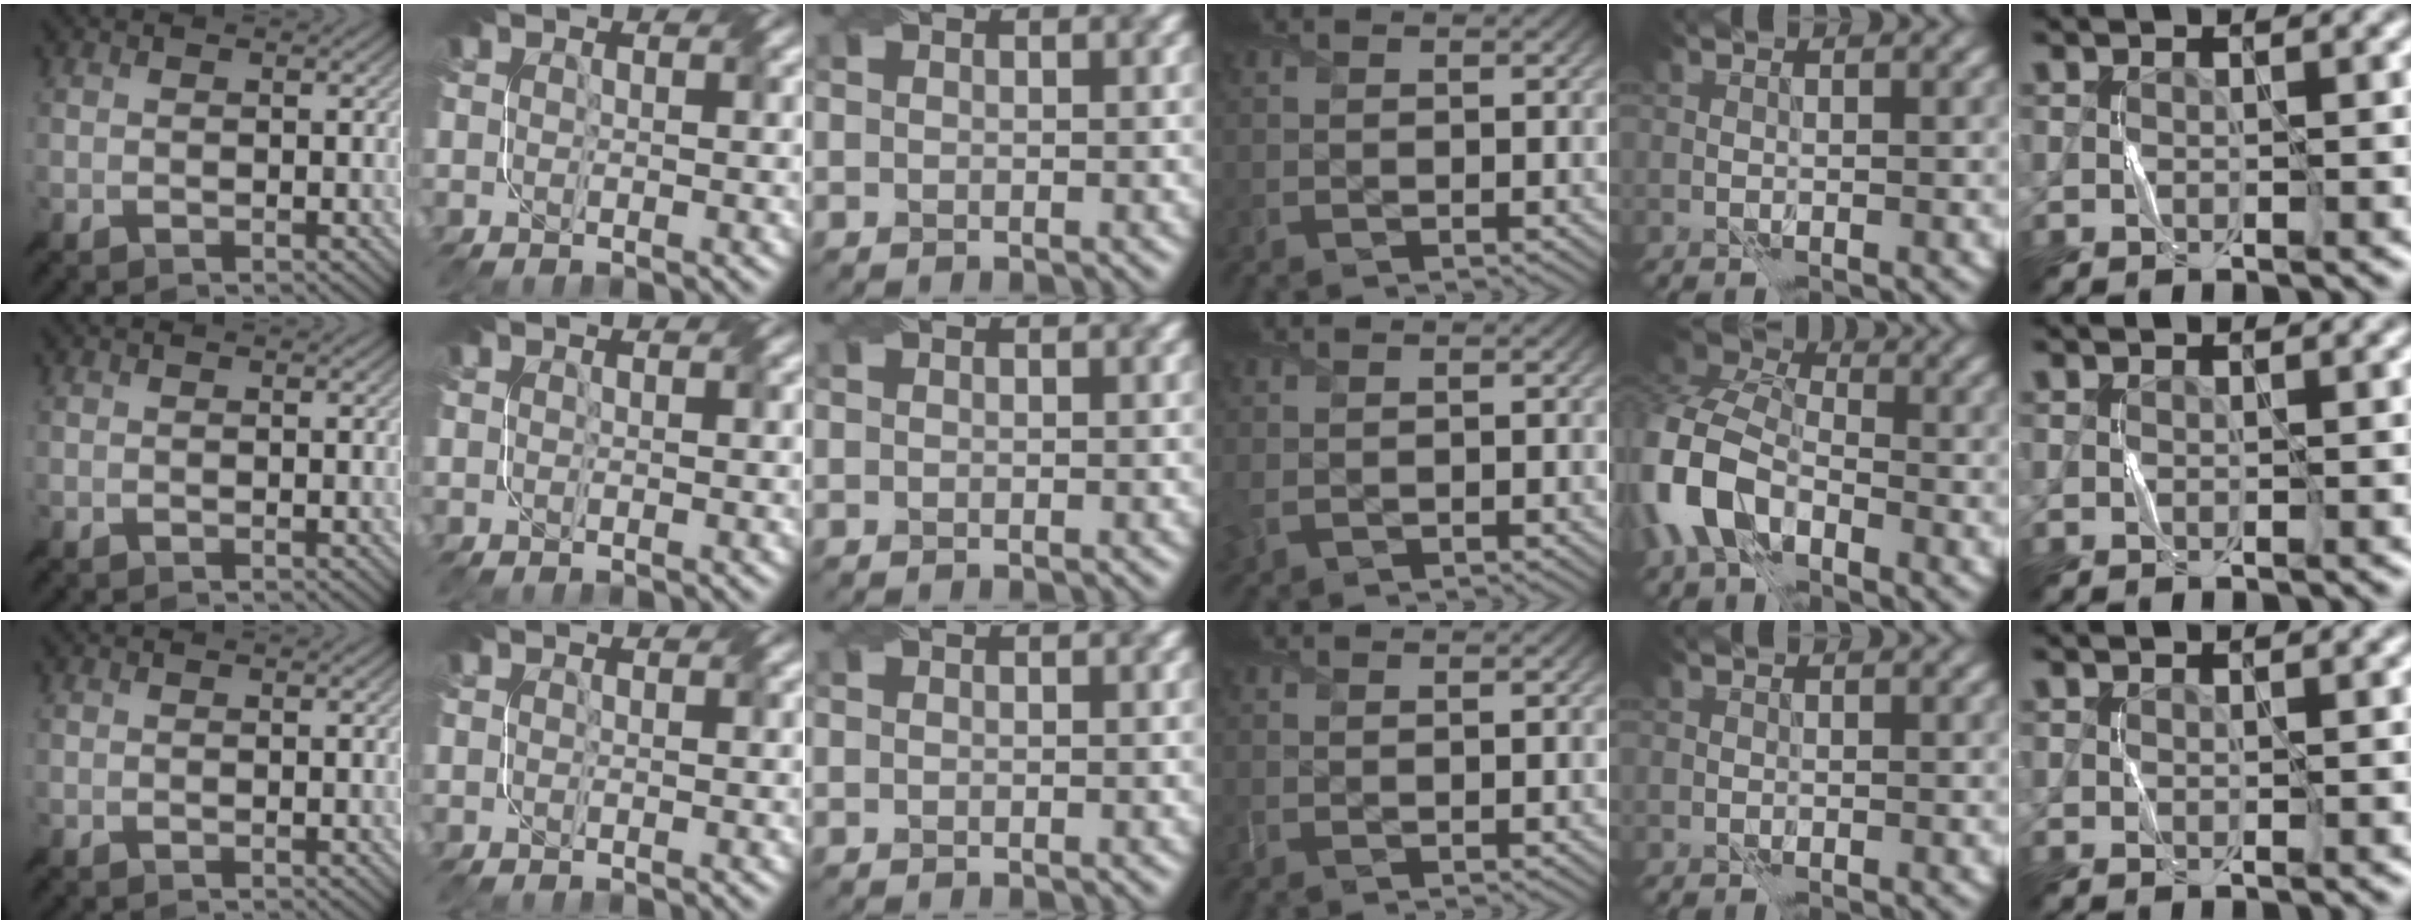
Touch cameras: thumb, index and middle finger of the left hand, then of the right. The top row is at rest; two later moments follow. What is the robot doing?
{"motion": "fold", "object": "file"}